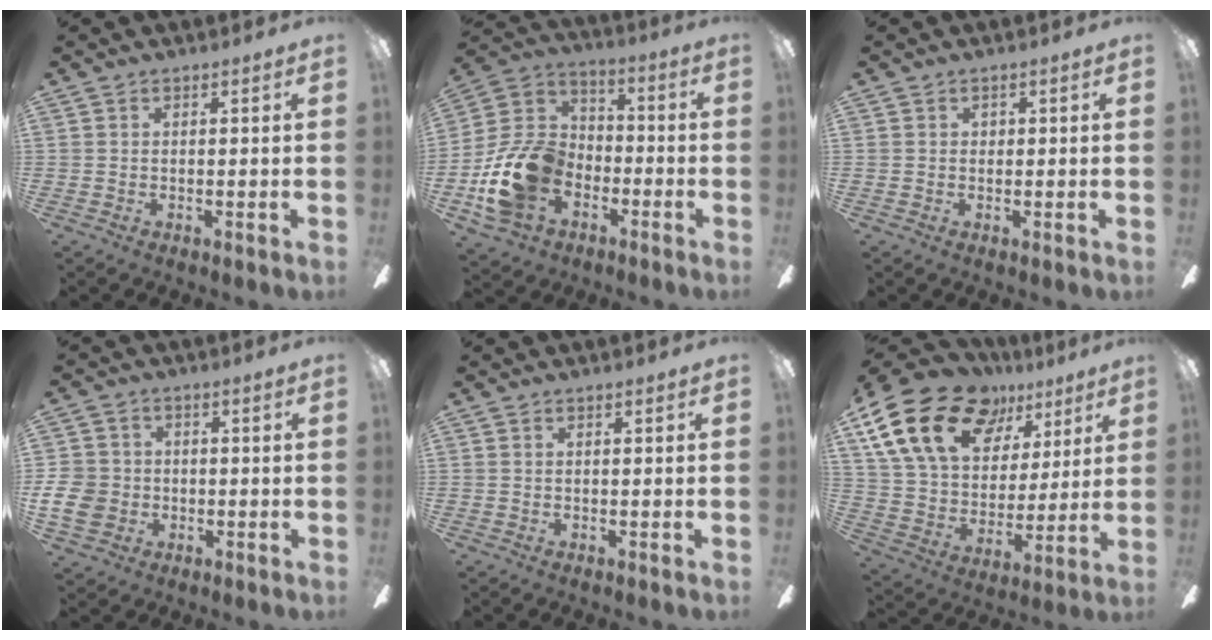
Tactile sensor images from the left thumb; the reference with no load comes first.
{"total": 16.9, "force": [-6.1, 12.7, 9.3], "torque": [-0.194, 0.038, -0.107]}
{"total": 0.8, "force": [0.4, 0.6, 0.0], "torque": [0.001, 0.004, 0.006]}
{"total": 9.2, "force": [-1.2, 8.2, 3.9], "torque": [-0.108, 0.017, -0.021]}
{"total": 0.0}
{"total": 22.6, "force": [12.9, 13.4, 12.7], "torque": [-0.245, -0.063, 0.237]}